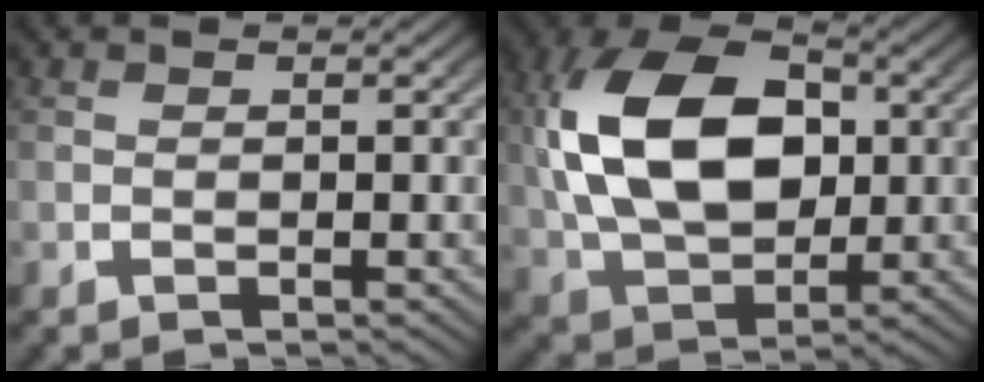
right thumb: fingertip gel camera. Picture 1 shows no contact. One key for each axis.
{"total": 13.3, "fx": 1.4, "fy": 8.8, "fz": 9.8, "tx": -0.217, "ty": -0.030, "tz": 0.042}